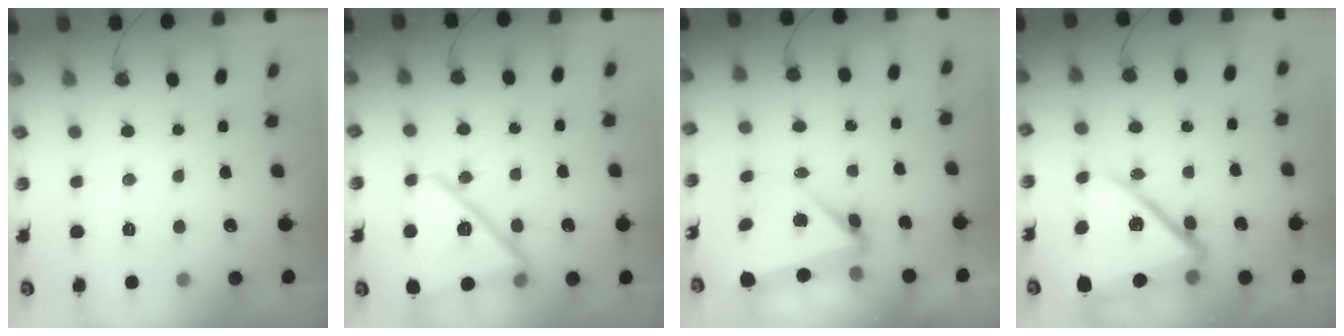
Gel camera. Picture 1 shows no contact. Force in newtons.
{"total": 18.3, "press": 17.9, "slide": 3.6}
{"total": 5.6, "press": 4.9, "slide": 2.6}
{"total": 19.4, "press": 19.4, "slide": 1.6}